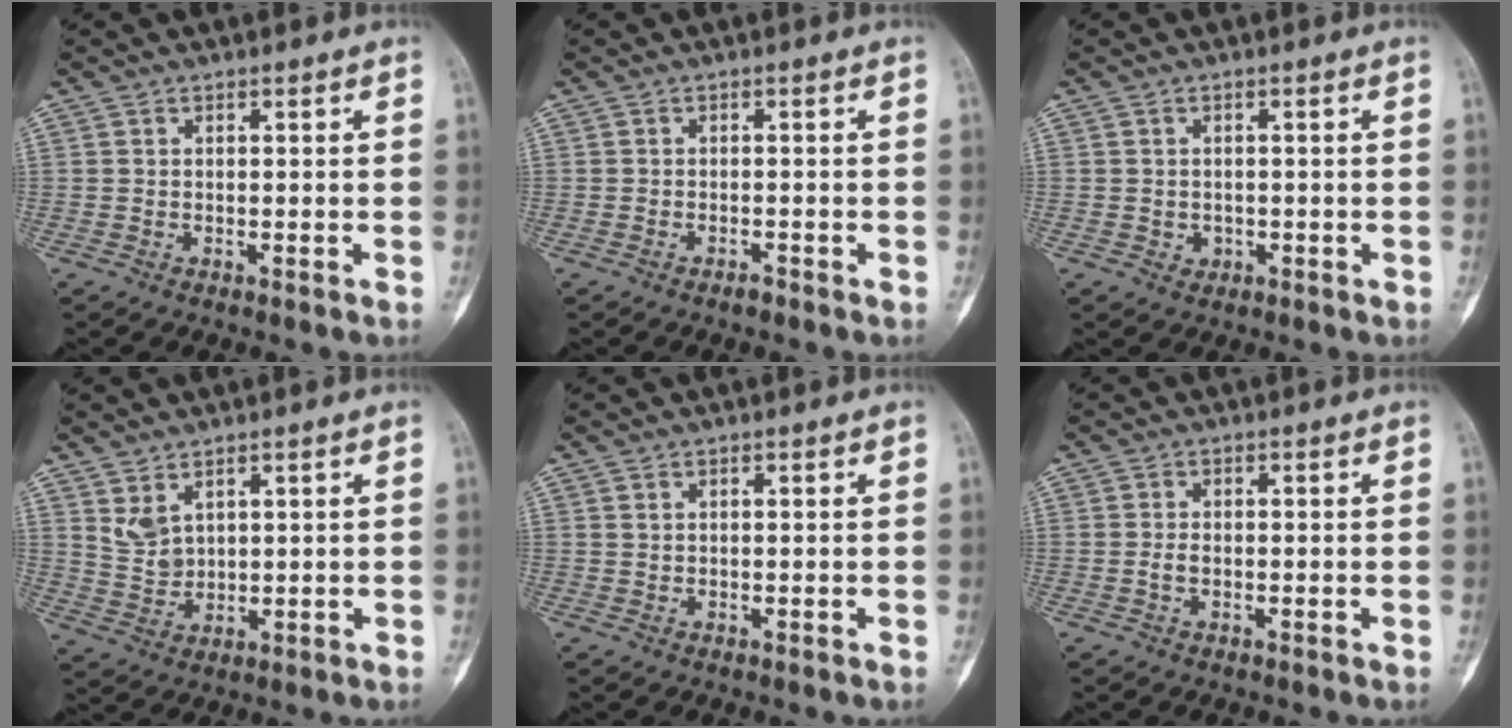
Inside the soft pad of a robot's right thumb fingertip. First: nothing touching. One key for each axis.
{"total": 0.9, "fx": -0.8, "fy": 0.4, "fz": 0.4, "tx": -0.006, "ty": 0.005, "tz": -0.013}
{"total": 1.6, "fx": -0.4, "fy": 1.5, "fz": 0.5, "tx": 0.002, "ty": 0.006, "tz": 0.000}
{"total": 2.5, "fx": 1.4, "fy": 1.7, "fz": 1.1, "tx": -0.014, "ty": -0.012, "tz": 0.036}
{"total": 0.5, "fx": 0.3, "fy": 0.3, "fz": 0.3, "tx": -0.004, "ty": 0.002, "tz": 0.007}
{"total": 1.5, "fx": -0.3, "fy": 0.8, "fz": 1.2, "tx": -0.026, "ty": 0.003, "tz": -0.006}